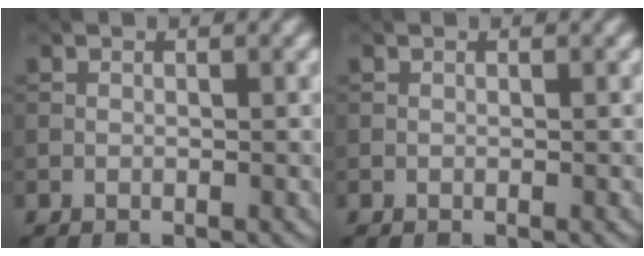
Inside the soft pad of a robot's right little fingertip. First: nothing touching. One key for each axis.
{"total": 0.0}